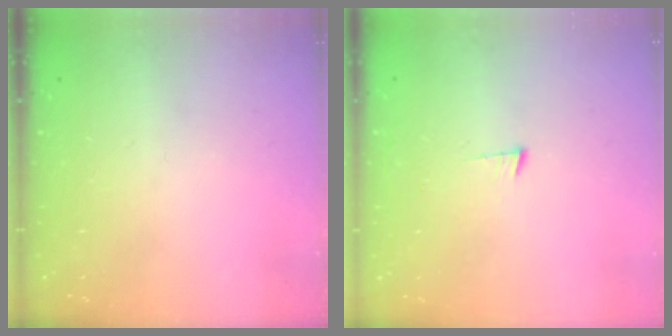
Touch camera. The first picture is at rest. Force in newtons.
{"total": 2.8, "press": 2.7, "slide": 0.5}